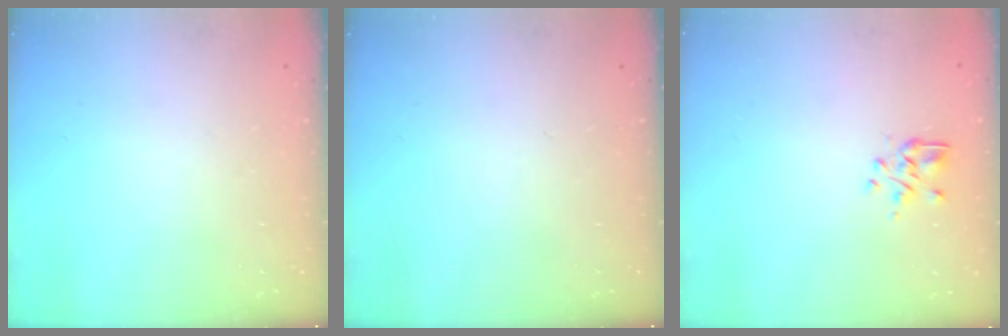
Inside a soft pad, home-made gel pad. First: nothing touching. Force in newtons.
{"total": 0.0}
{"total": 2.9, "press": 2.7, "slide": 1.0}